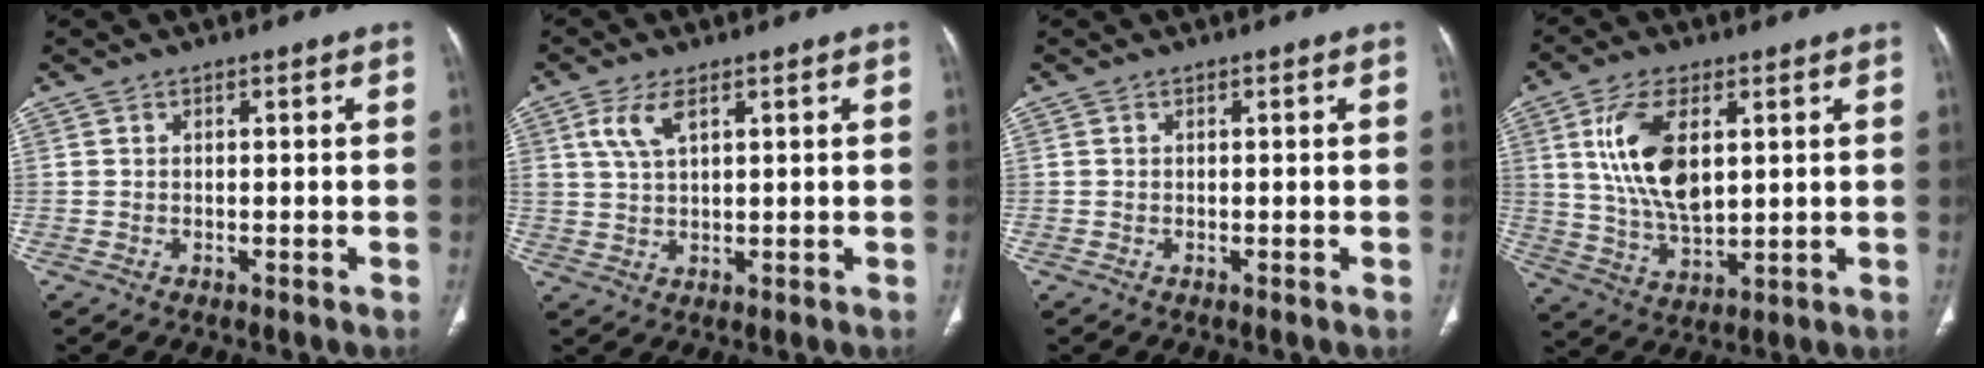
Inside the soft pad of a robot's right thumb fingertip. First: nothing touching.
{"total": 5.0, "force": [2.4, 2.3, 3.7], "torque": [-0.080, -0.003, 0.053]}
{"total": 0.0}
{"total": 13.3, "force": [3.6, 6.8, 10.8], "torque": [-0.202, -0.018, 0.075]}